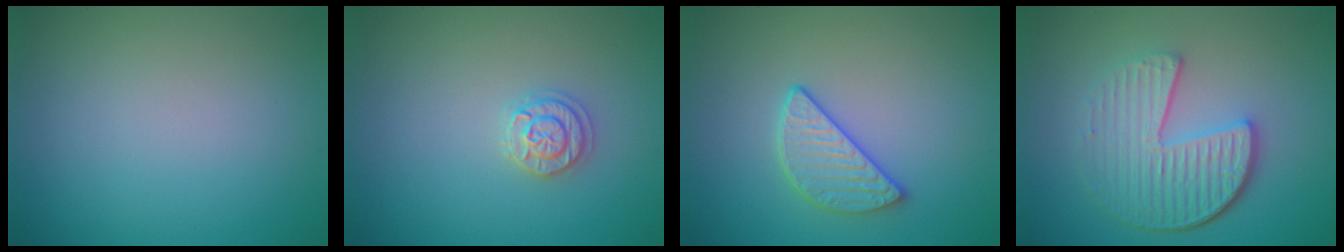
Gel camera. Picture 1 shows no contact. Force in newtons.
{"total": 1.8, "press": 1.8, "slide": 0.1}
{"total": 2.9, "press": 2.6, "slide": 1.1}
{"total": 5.9, "press": 4.3, "slide": 4.1}